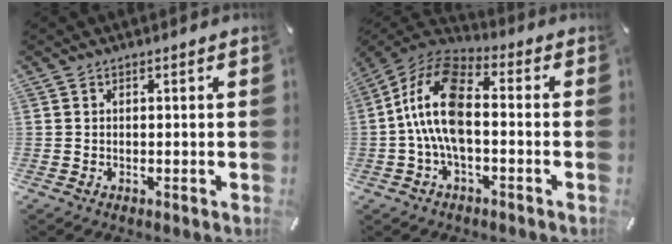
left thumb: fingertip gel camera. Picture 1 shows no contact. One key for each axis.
{"total": 14.1, "fx": -1.6, "fy": 7.0, "fz": 12.1, "tx": -0.256, "ty": 0.009, "tz": -0.030}